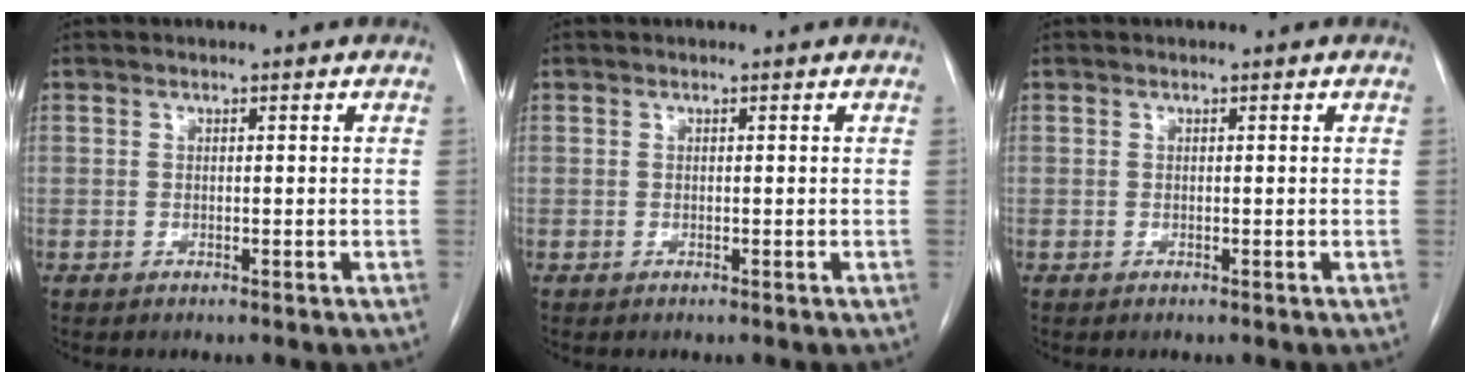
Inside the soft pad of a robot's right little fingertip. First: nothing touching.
{"total": 0.0}
{"total": 0.0}